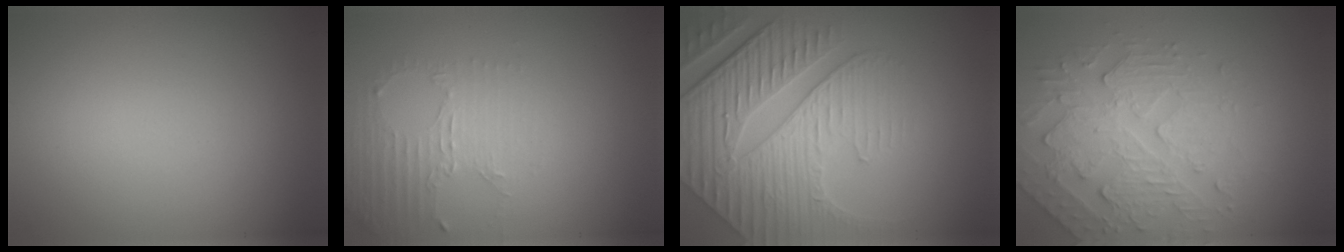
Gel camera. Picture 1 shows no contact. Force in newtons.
{"total": 2.6, "press": 2.0, "slide": 1.7}
{"total": 8.5, "press": 6.3, "slide": 5.8}
{"total": 4.9, "press": 3.7, "slide": 3.3}